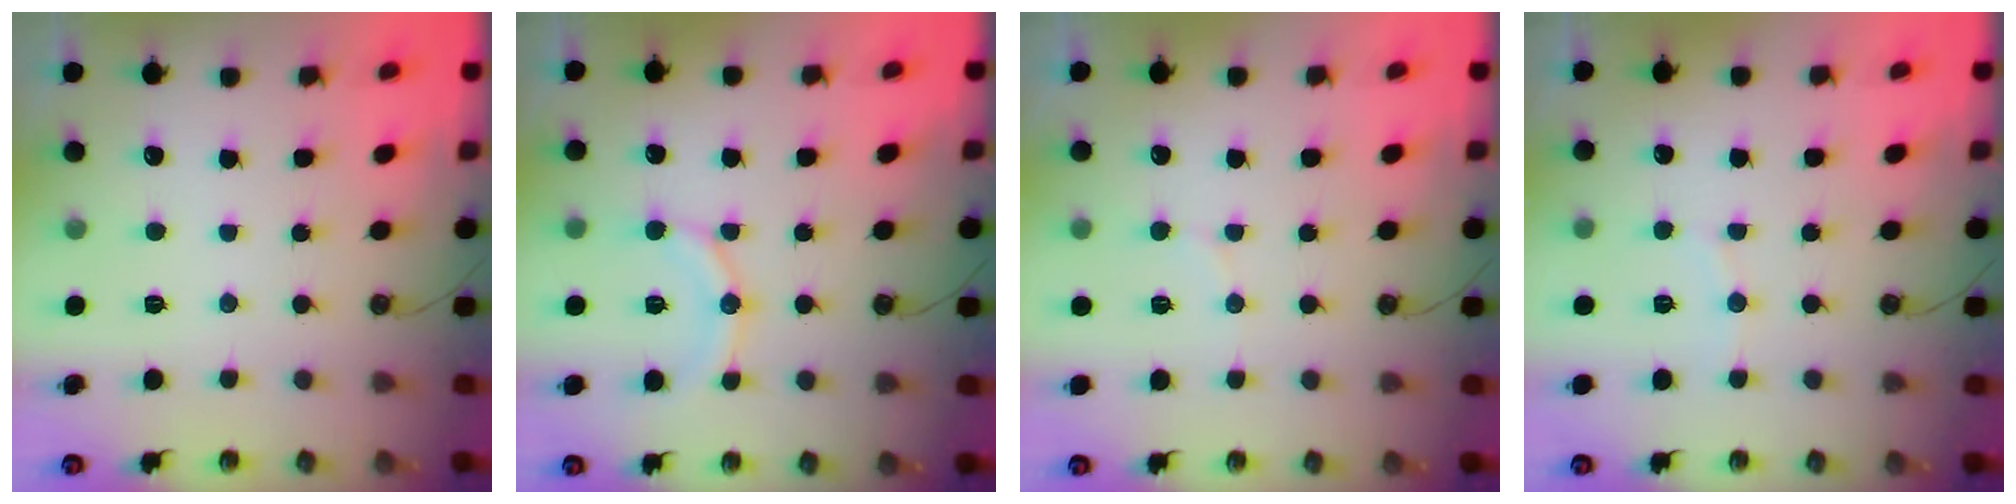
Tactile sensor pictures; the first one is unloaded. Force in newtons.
{"total": 11.8, "press": 11.5, "slide": 2.6}
{"total": 5.0, "press": 4.9, "slide": 0.9}
{"total": 3.7, "press": 3.6, "slide": 1.0}